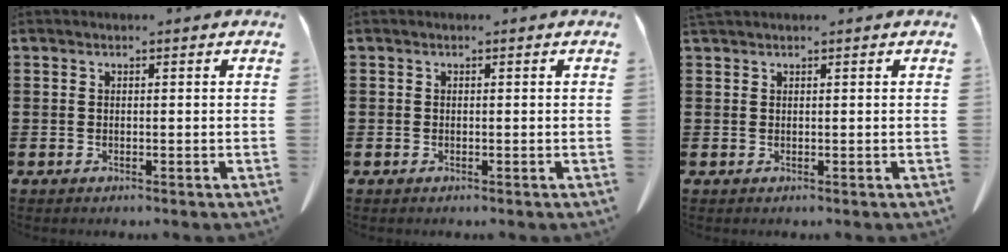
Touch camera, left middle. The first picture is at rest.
{"total": 0.0}
{"total": 0.6, "force": [0.6, 0.1, 0.1], "torque": [-0.005, 0.000, 0.012]}